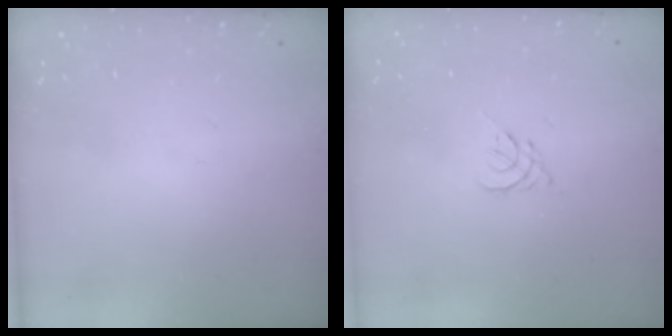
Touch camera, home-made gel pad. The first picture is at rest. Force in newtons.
{"total": 1.3, "press": 1.2, "slide": 0.6}